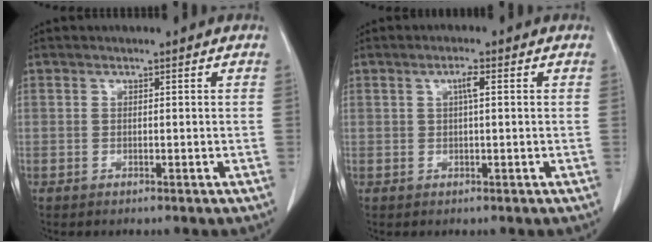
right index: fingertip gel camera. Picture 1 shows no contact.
{"total": 1.9, "force": [0.6, 0.1, 1.8], "torque": [-0.036, 0.002, 0.010]}